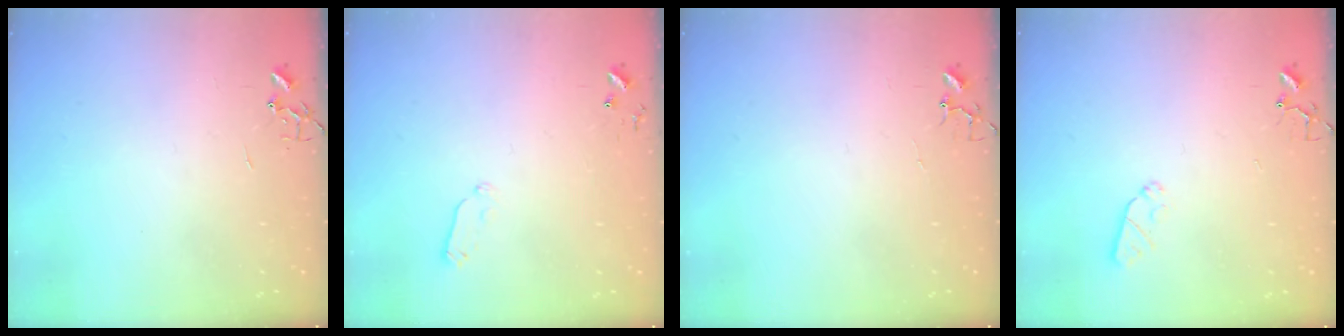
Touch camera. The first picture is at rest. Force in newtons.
{"total": 5.1, "press": 5.0, "slide": 0.8}
{"total": 3.4, "press": 3.4, "slide": 0.4}
{"total": 5.4, "press": 5.3, "slide": 0.9}